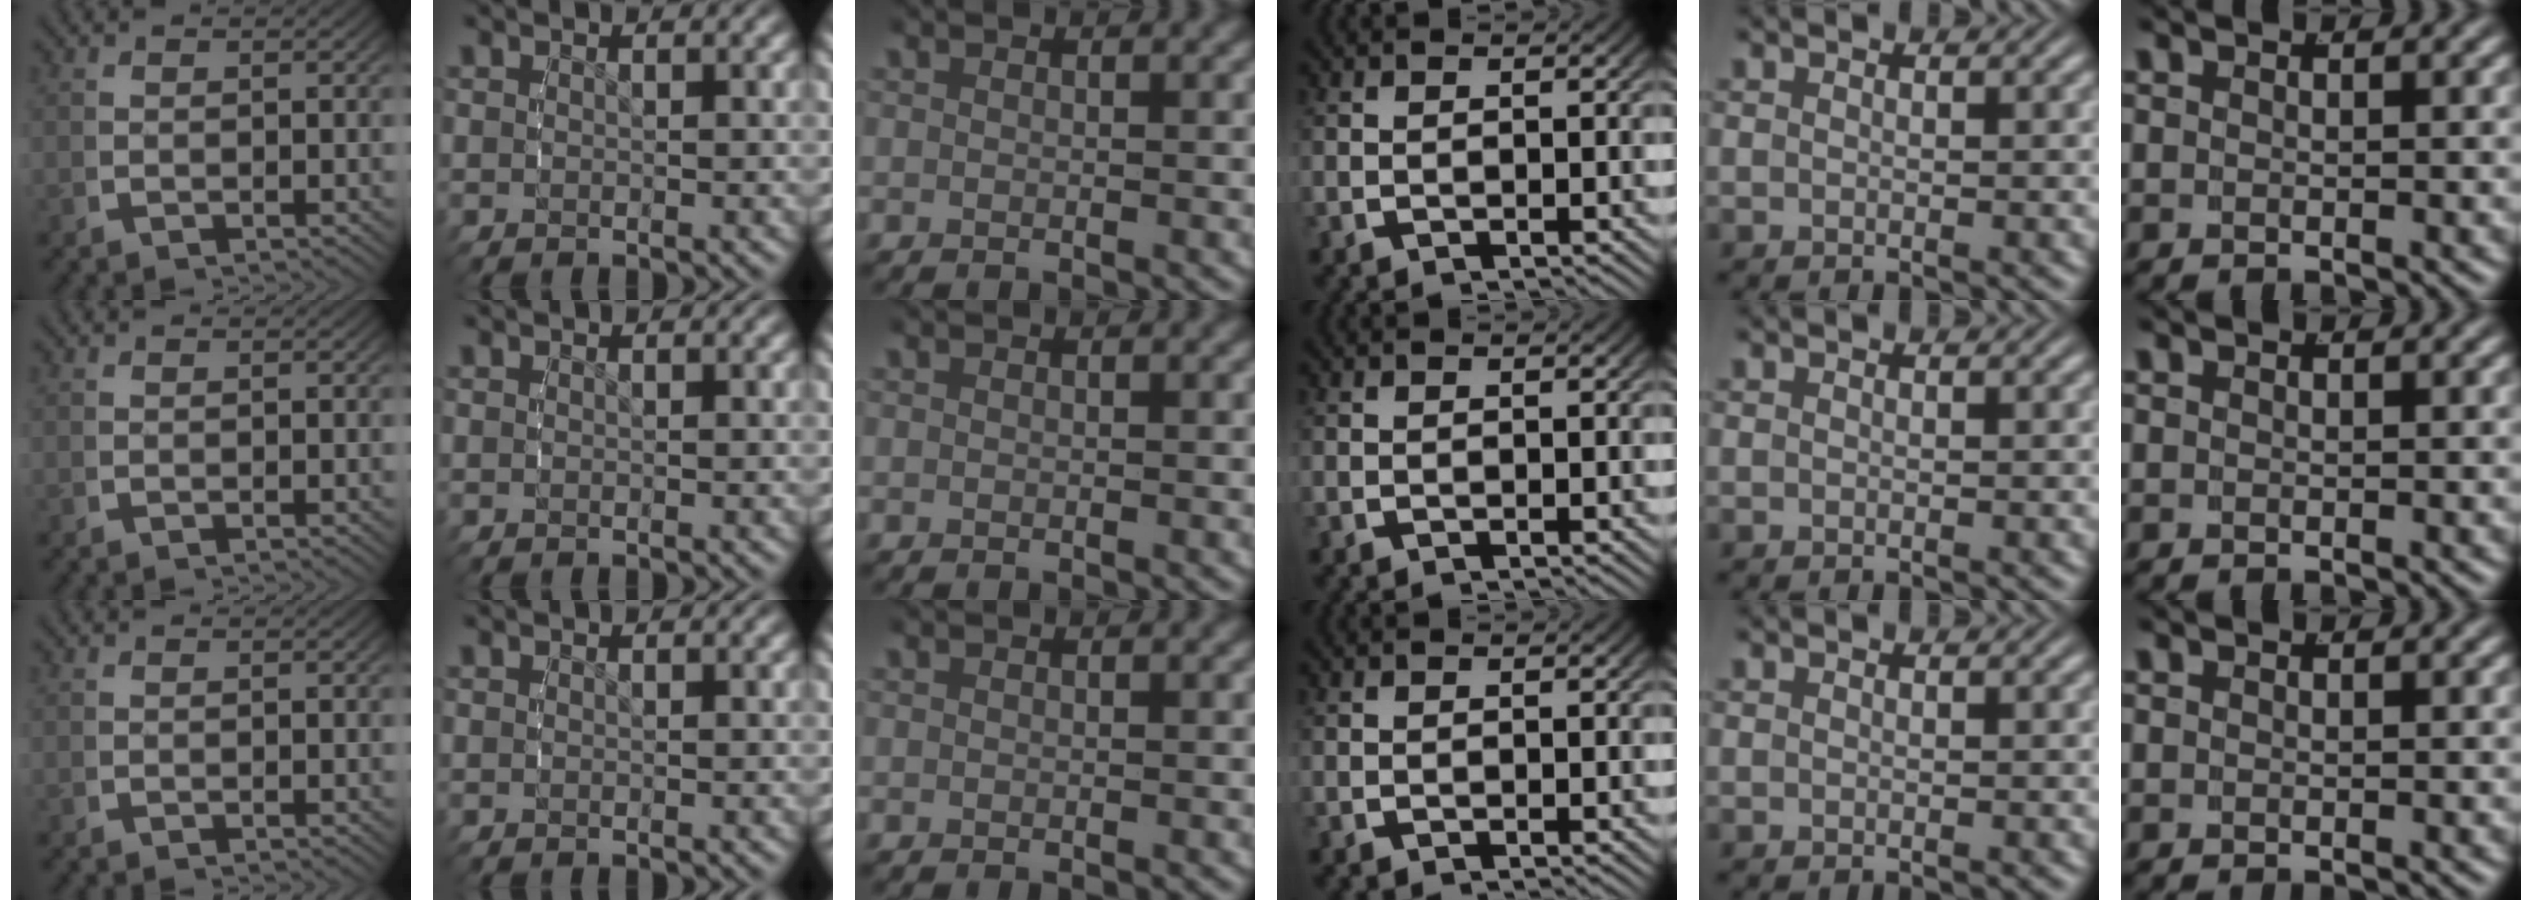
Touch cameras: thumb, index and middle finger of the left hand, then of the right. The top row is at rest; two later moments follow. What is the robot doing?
{"motion": "reach", "object": "sponge"}